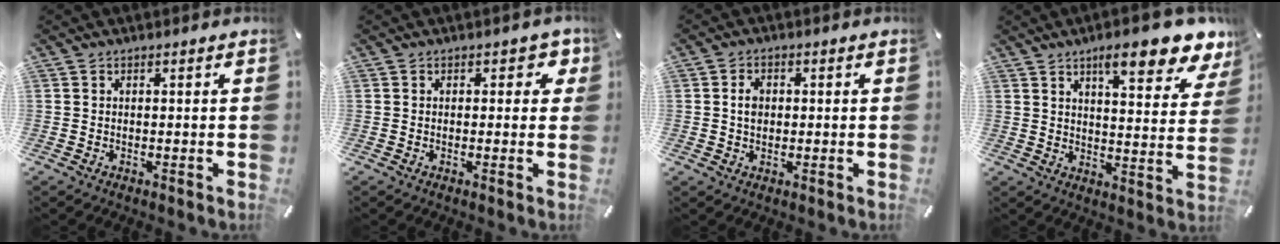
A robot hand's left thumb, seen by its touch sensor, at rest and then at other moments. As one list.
[{"total": 3.0, "force": [0.9, 2.0, 2.1], "torque": [-0.011, -0.003, 0.006]}, {"total": 3.6, "force": [0.3, 2.7, 2.3], "torque": [-0.040, 0.006, 0.001]}, {"total": 13.2, "force": [9.3, 4.0, 8.4], "torque": [-0.115, -0.054, 0.154]}]